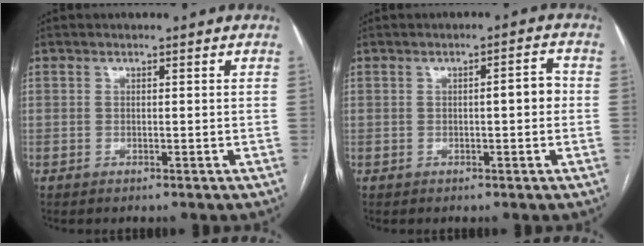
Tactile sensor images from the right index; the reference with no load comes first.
{"total": 2.9, "force": [-0.1, 0.7, 2.8], "torque": [-0.036, 0.010, -0.001]}